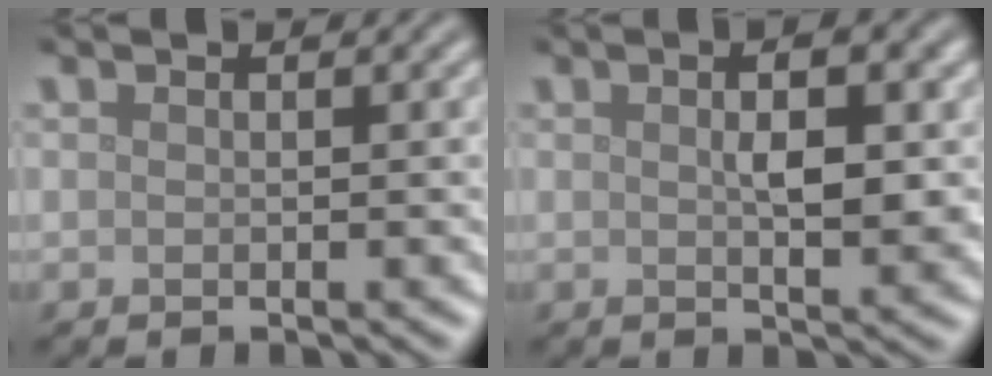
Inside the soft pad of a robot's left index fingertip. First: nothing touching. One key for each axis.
{"total": 3.9, "fx": 0.6, "fy": 1.1, "fz": 3.7, "tx": -0.063, "ty": 0.001, "tz": 0.011}